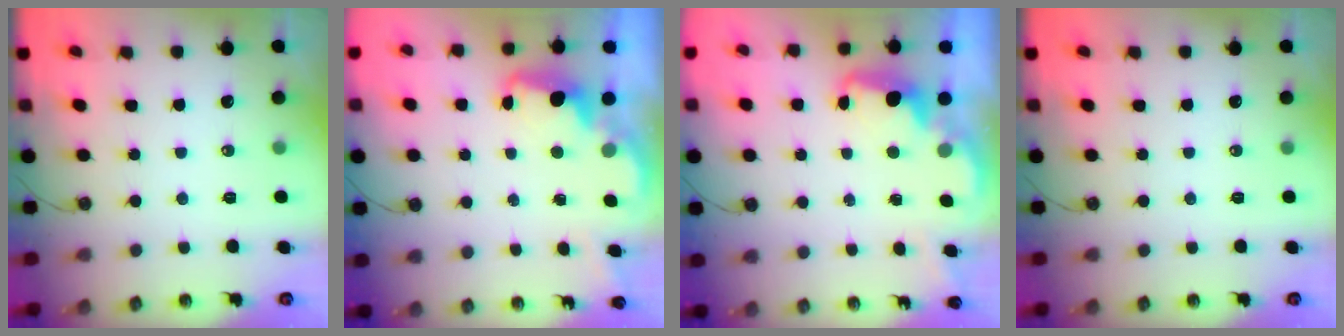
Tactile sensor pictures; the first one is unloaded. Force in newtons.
{"total": 2.5, "press": 2.4, "slide": 0.5}
{"total": 2.5, "press": 2.5, "slide": 0.5}
{"total": 0.0}